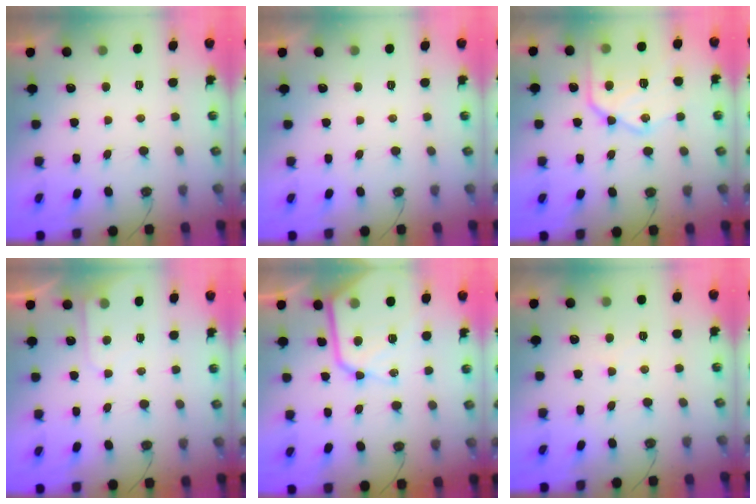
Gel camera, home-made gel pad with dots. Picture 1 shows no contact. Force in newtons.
{"total": 0.0}
{"total": 19.3, "press": 19.2, "slide": 1.9}
{"total": 5.8, "press": 5.8, "slide": 0.5}
{"total": 16.1, "press": 16.1, "slide": 1.6}
{"total": 4.4, "press": 4.3, "slide": 0.7}